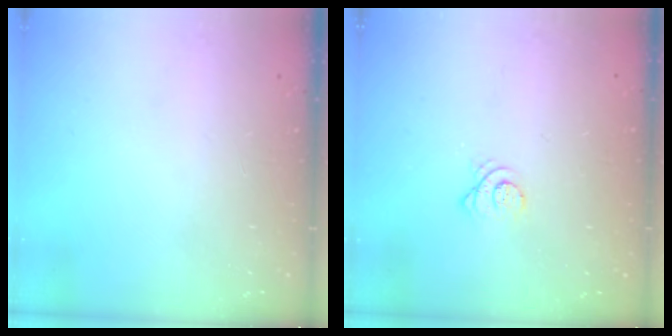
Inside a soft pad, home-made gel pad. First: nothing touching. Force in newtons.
{"total": 3.2, "press": 3.2, "slide": 0.5}